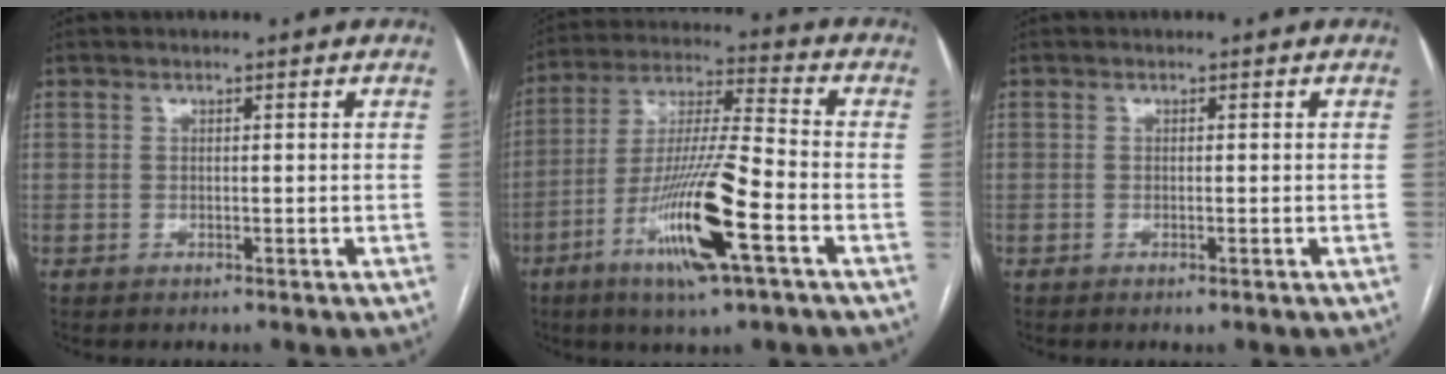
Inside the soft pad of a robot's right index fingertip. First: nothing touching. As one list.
[{"total": 15.9, "force": [-6.7, 0.8, 14.3], "torque": [-0.281, -0.016, -0.122]}, {"total": 0.7, "force": [-0.4, 0.0, 0.5], "torque": [-0.009, -0.001, -0.005]}]